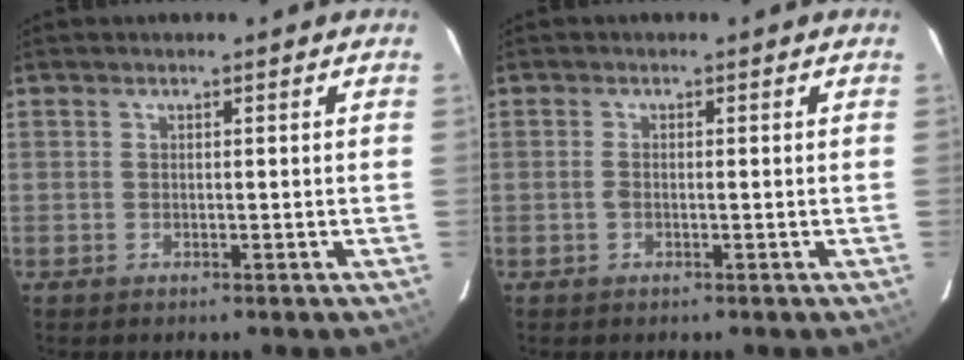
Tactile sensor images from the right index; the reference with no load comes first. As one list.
[{"total": 0.8, "force": [-0.2, 0.3, 0.8], "torque": [-0.017, 0.001, -0.003]}]